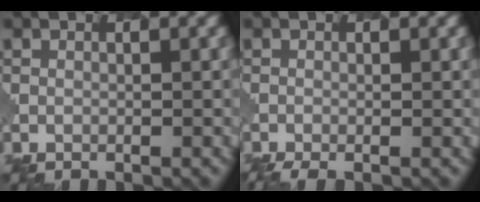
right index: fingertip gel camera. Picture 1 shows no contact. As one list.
[{"total": 2.7, "force": [-1.7, 0.8, 1.9], "torque": [-0.021, -0.004, -0.025]}]